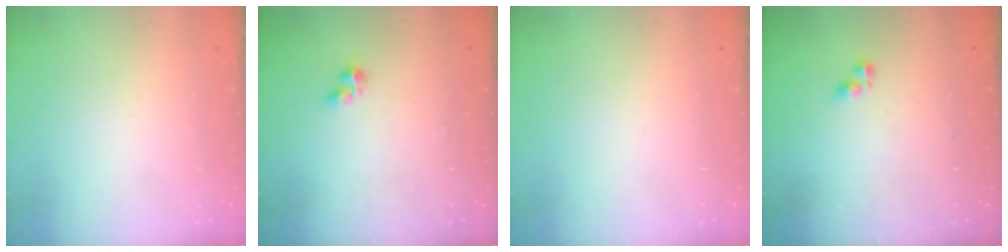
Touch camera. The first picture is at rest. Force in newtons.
{"total": 2.3, "press": 2.2, "slide": 0.6}
{"total": 0.0}
{"total": 4.1, "press": 4.1, "slide": 0.5}